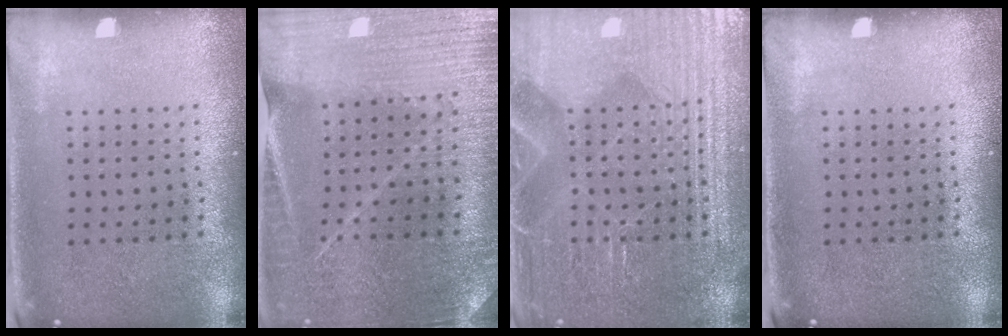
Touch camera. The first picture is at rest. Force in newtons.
{"total": 2.3, "press": 2.3, "slide": 0.1}
{"total": 4.4, "press": 4.3, "slide": 0.6}
{"total": 0.0}